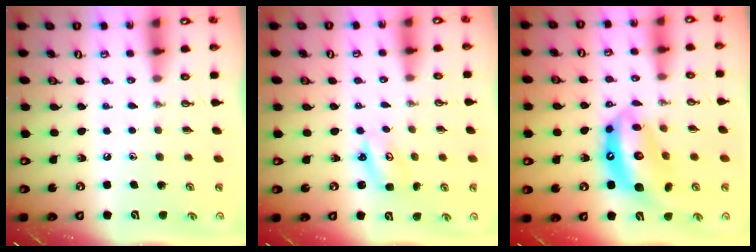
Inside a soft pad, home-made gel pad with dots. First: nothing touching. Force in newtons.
{"total": 2.7, "press": 2.7, "slide": 0.2}
{"total": 14.9, "press": 14.9, "slide": 1.2}